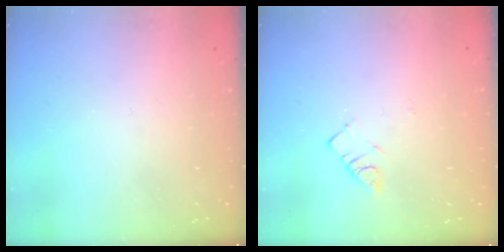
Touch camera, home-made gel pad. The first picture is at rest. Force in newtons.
{"total": 3.5, "press": 3.4, "slide": 0.6}